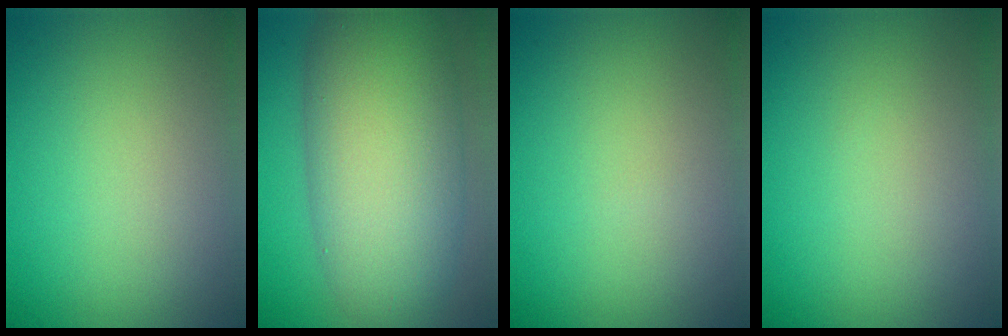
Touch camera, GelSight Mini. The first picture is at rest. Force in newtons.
{"total": 11.7, "press": 11.7, "slide": 0.6}
{"total": 0.0}
{"total": 0.0}